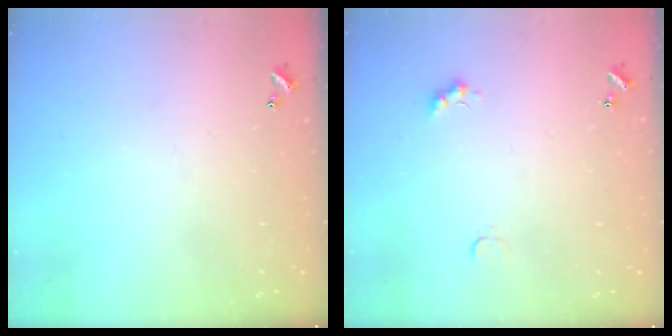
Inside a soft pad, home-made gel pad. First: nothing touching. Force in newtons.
{"total": 2.4, "press": 2.3, "slide": 0.5}